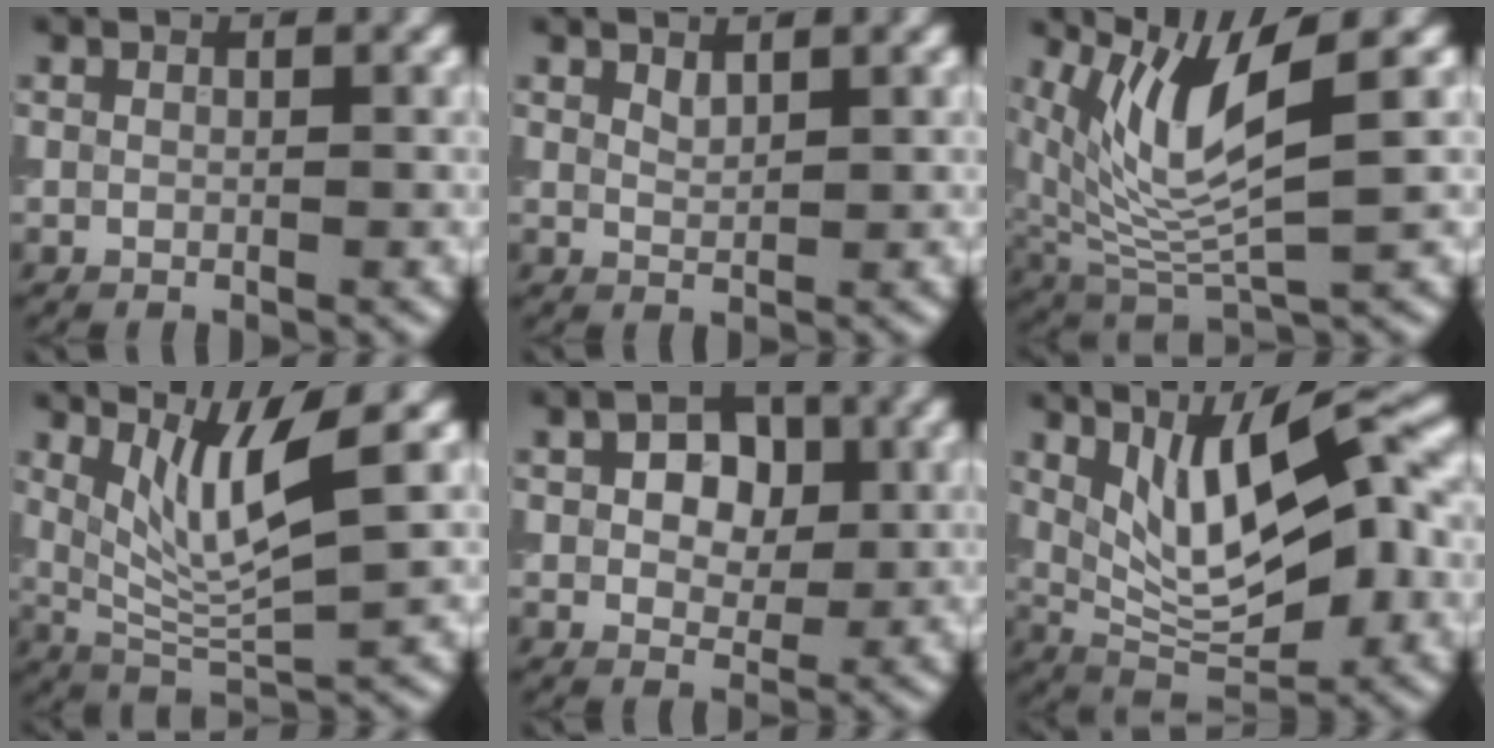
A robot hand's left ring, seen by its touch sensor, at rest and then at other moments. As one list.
[{"total": 1.0, "force": [0.9, 0.2, 0.4], "torque": [-0.009, -0.001, 0.019]}, {"total": 7.4, "force": [3.0, 2.0, 6.5], "torque": [-0.145, -0.010, 0.065]}, {"total": 5.6, "force": [2.3, 0.9, 5.0], "torque": [-0.104, -0.011, 0.051]}, {"total": 5.0, "force": [1.0, 3.4, 3.5], "torque": [-0.055, 0.002, 0.006]}, {"total": 9.7, "force": [1.9, 3.3, 8.9], "torque": [-0.147, -0.002, 0.035]}]